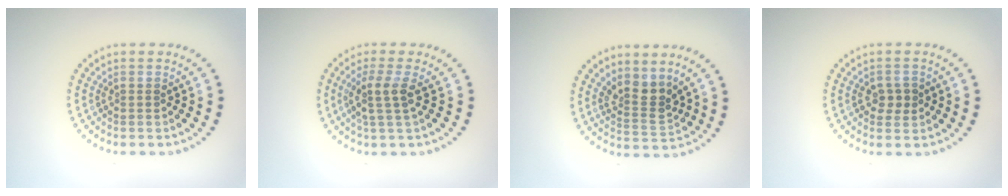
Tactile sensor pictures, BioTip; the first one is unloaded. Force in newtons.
{"total": 2.6, "press": 2.1, "slide": 1.6}
{"total": 2.8, "press": 2.2, "slide": 1.7}
{"total": 1.9, "press": 1.9, "slide": 0.1}